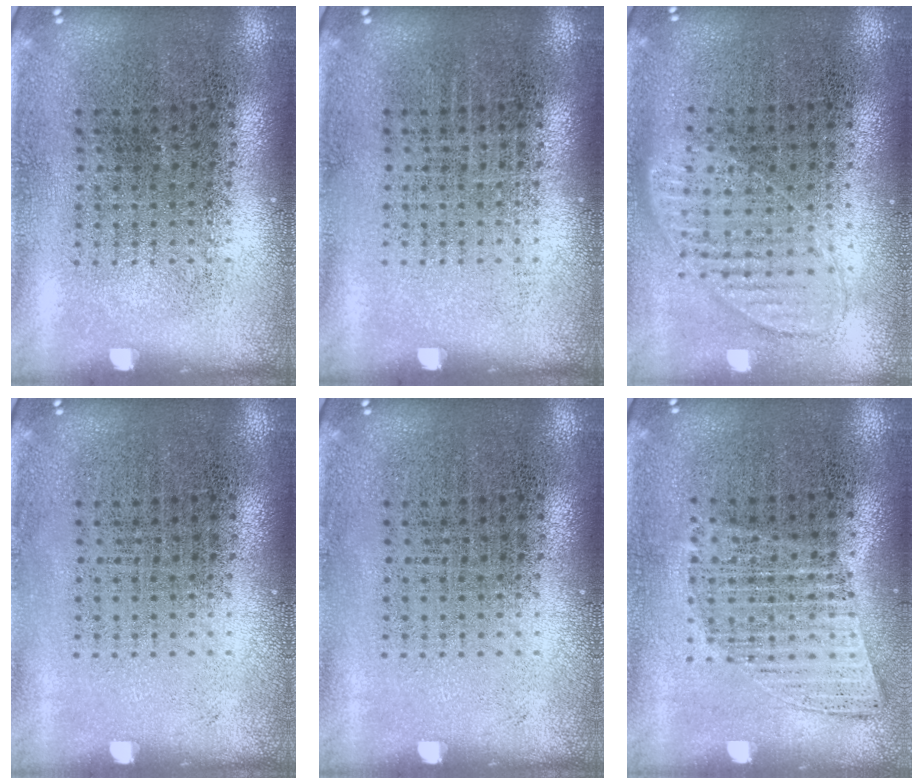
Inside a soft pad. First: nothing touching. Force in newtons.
{"total": 0.0}
{"total": 1.0, "press": 0.9, "slide": 0.2}
{"total": 0.0}
{"total": 0.0}
{"total": 0.9, "press": 0.9, "slide": 0.3}